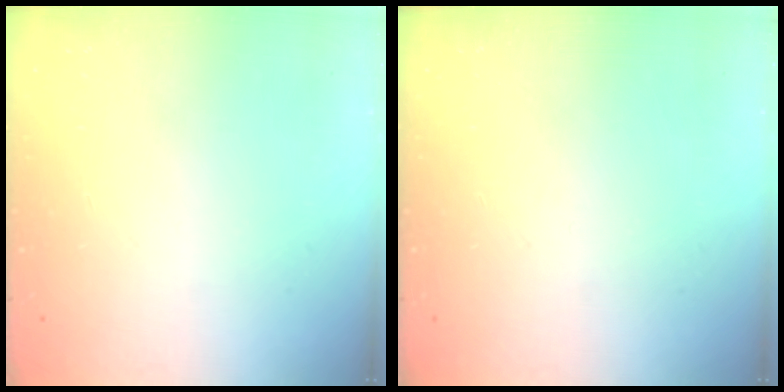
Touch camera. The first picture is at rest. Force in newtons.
{"total": 0.0}